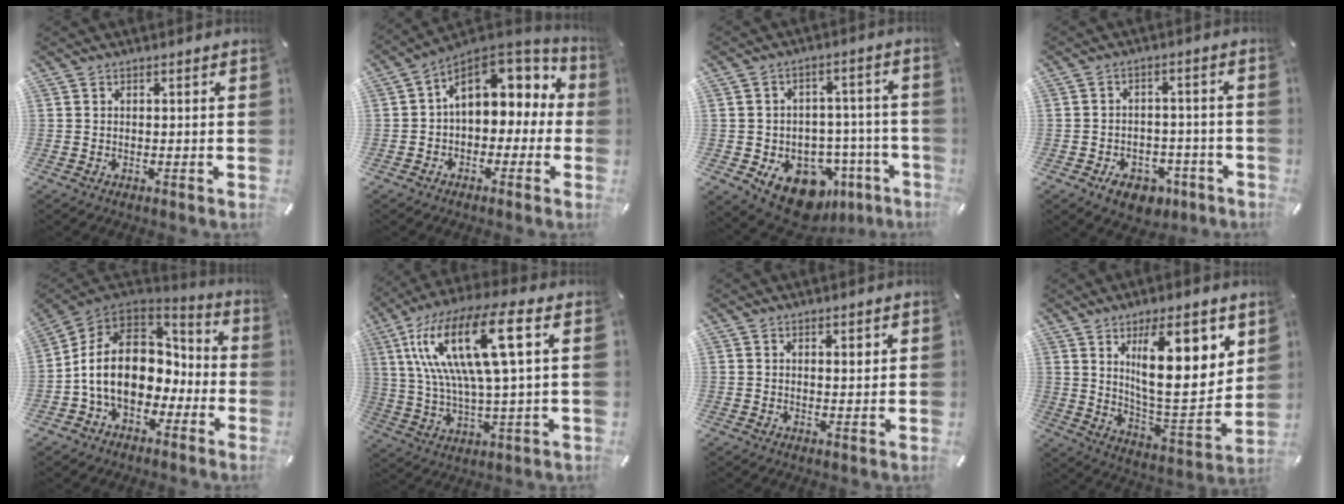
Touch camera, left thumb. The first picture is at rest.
{"total": 11.6, "force": [4.7, 7.9, 7.1], "torque": [-0.103, -0.027, 0.086]}
{"total": 14.4, "force": [-8.0, 9.4, 7.3], "torque": [-0.078, 0.049, -0.121]}
{"total": 7.6, "force": [-4.3, 5.3, 3.4], "torque": [-0.059, 0.031, -0.071]}
{"total": 16.3, "force": [-1.4, 12.7, 10.1], "torque": [-0.204, 0.011, -0.022]}
{"total": 19.3, "force": [6.4, 4.9, 17.5], "torque": [-0.374, -0.010, 0.091]}
{"total": 1.7, "force": [1.3, 0.7, 0.9], "torque": [-0.010, -0.006, 0.022]}
{"total": 19.1, "force": [8.4, 6.7, 15.8], "torque": [-0.244, -0.052, 0.128]}